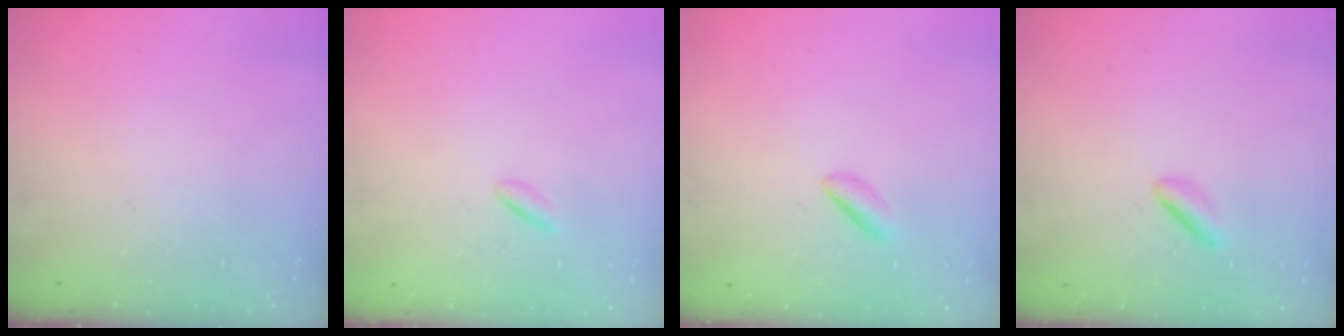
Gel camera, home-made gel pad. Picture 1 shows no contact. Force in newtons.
{"total": 0.8, "press": 0.6, "slide": 0.5}
{"total": 2.0, "press": 1.7, "slide": 1.0}
{"total": 2.7, "press": 2.4, "slide": 1.1}